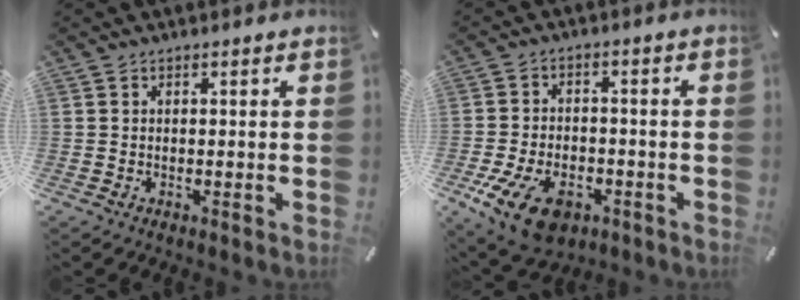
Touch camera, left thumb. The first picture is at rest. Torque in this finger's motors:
{"motor_torque": [0.77, 2.07, 0.30, -0.11, 0.23]}